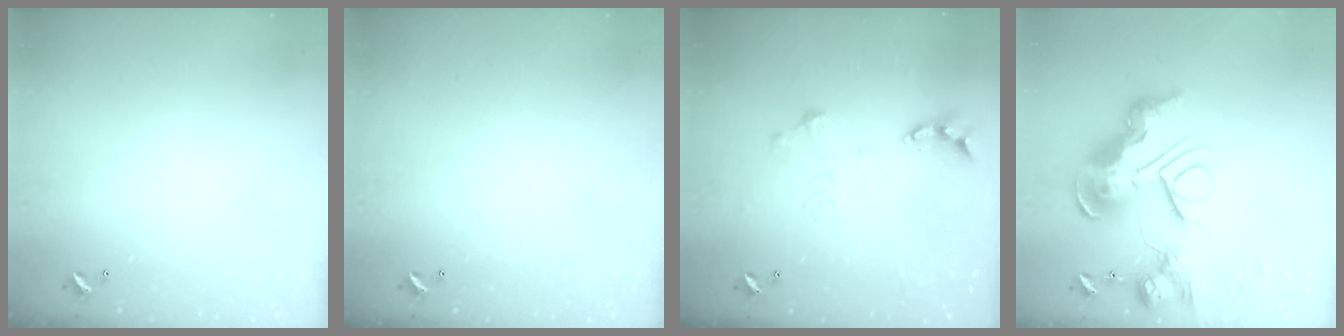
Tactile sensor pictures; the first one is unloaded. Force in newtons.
{"total": 0.0}
{"total": 0.0}
{"total": 0.7, "press": 0.7, "slide": 0.0}